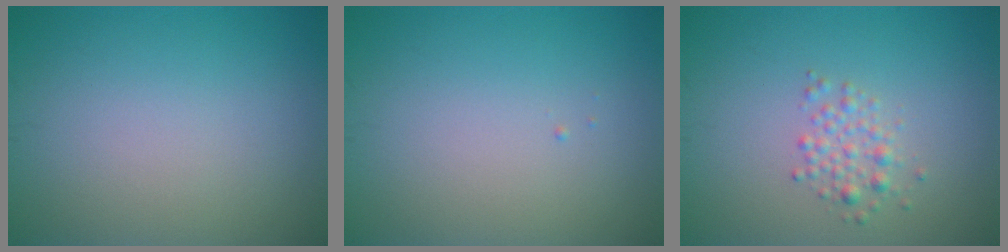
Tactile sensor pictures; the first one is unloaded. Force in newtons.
{"total": 0.0}
{"total": 1.9, "press": 1.9, "slide": 0.1}